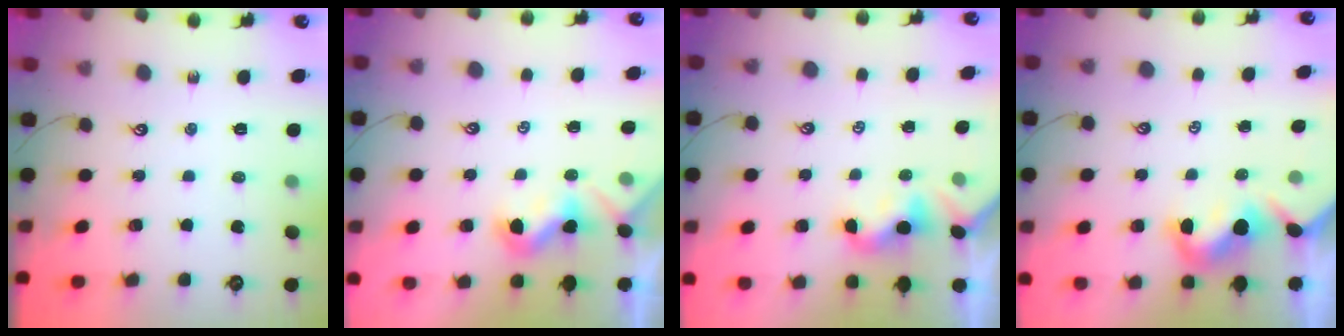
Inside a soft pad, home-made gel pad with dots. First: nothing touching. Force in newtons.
{"total": 0.9, "press": 0.8, "slide": 0.2}
{"total": 2.0, "press": 2.0, "slide": 0.5}
{"total": 1.7, "press": 1.7, "slide": 0.4}